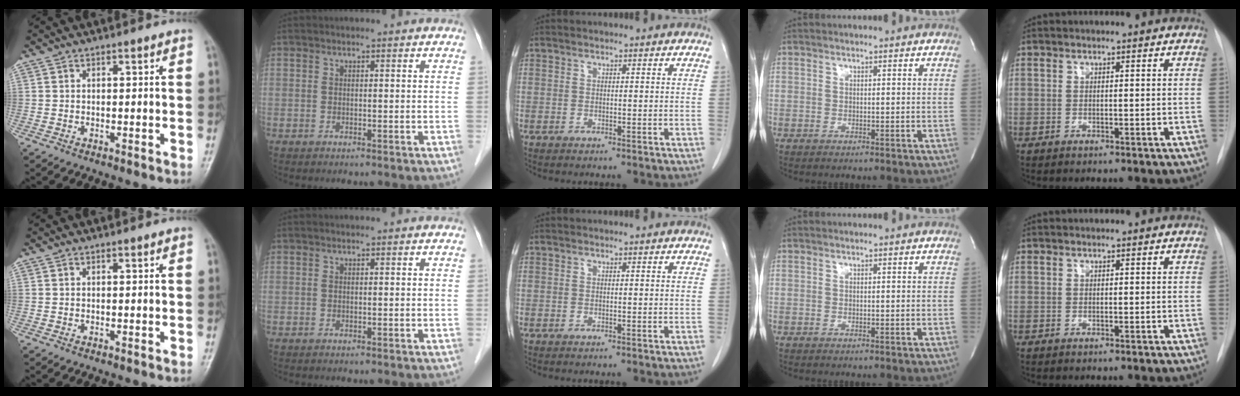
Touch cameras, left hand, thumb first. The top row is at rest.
{}